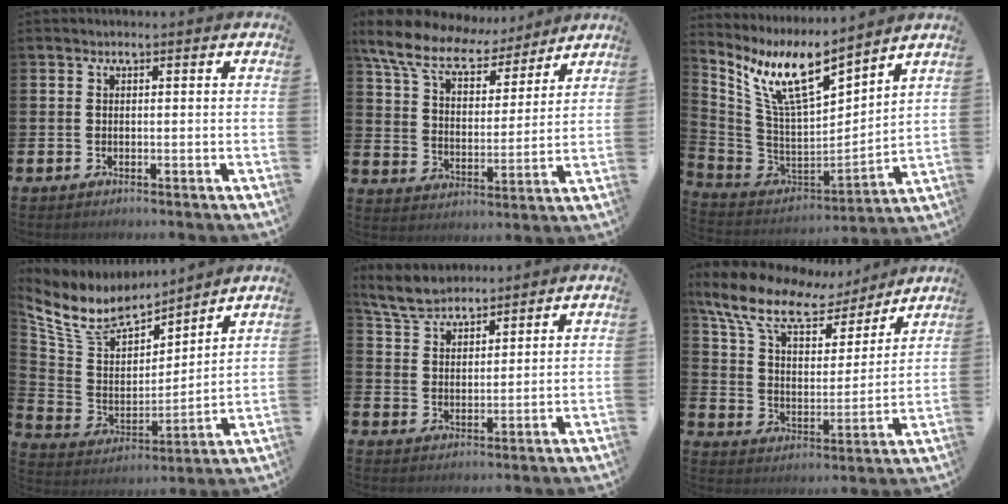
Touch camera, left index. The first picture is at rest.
{"total": 10.0, "force": [8.5, 3.6, 3.7], "torque": [-0.104, -0.052, 0.149]}
{"total": 11.0, "force": [8.2, 2.6, 6.7], "torque": [-0.160, -0.049, 0.145]}
{"total": 9.3, "force": [8.3, 3.5, 2.3], "torque": [-0.095, -0.059, 0.150]}
{"total": 6.1, "force": [5.7, 1.7, 1.3], "torque": [-0.048, -0.016, 0.107]}
{"total": 11.9, "force": [9.4, 5.1, 5.3], "torque": [-0.129, -0.057, 0.162]}